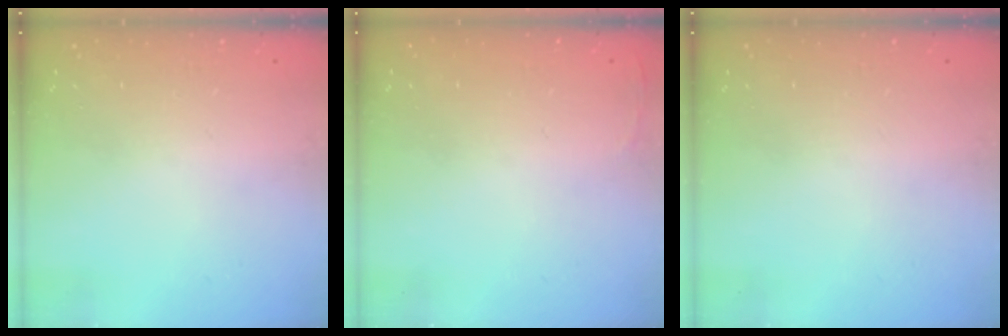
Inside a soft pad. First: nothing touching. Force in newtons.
{"total": 2.5, "press": 2.4, "slide": 0.9}
{"total": 0.0}